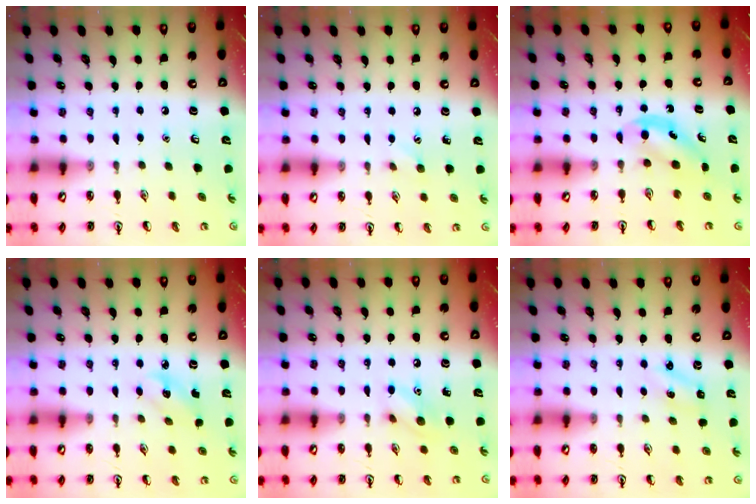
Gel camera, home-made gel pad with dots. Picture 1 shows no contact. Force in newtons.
{"total": 3.9, "press": 3.7, "slide": 1.3}
{"total": 4.1, "press": 4.1, "slide": 0.6}
{"total": 2.6, "press": 2.5, "slide": 0.8}
{"total": 7.2, "press": 7.2, "slide": 0.6}
{"total": 1.8, "press": 1.7, "slide": 0.7}